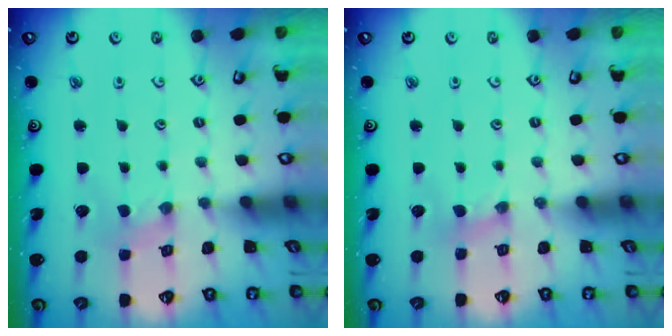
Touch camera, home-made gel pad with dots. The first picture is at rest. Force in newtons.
{"total": 1.1, "press": 1.1, "slide": 0.2}